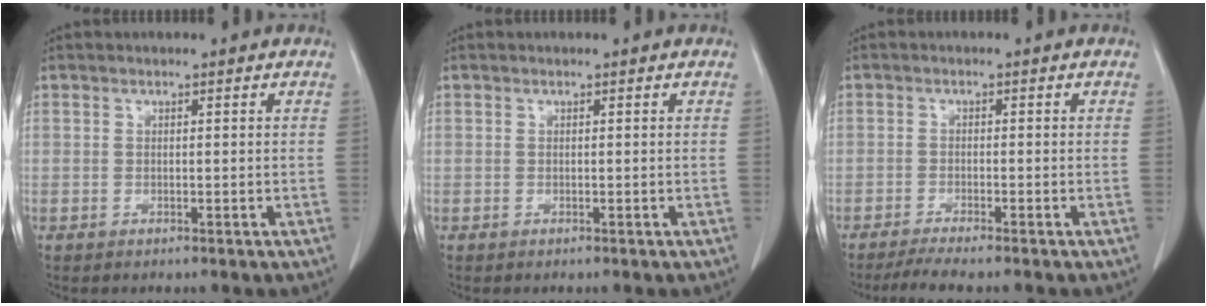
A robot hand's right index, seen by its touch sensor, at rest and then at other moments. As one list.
[{"total": 0.0}, {"total": 4.6, "force": [-3.9, -0.4, 2.4], "torque": [-0.035, -0.012, -0.065]}]